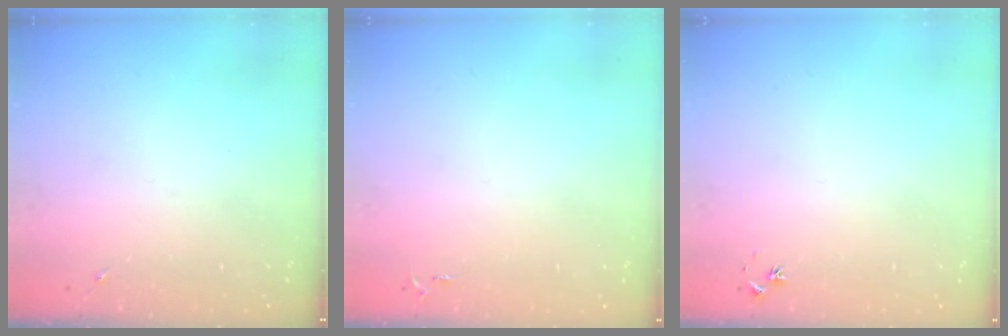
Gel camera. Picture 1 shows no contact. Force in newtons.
{"total": 2.5, "press": 2.5, "slide": 0.3}
{"total": 3.3, "press": 3.3, "slide": 0.3}